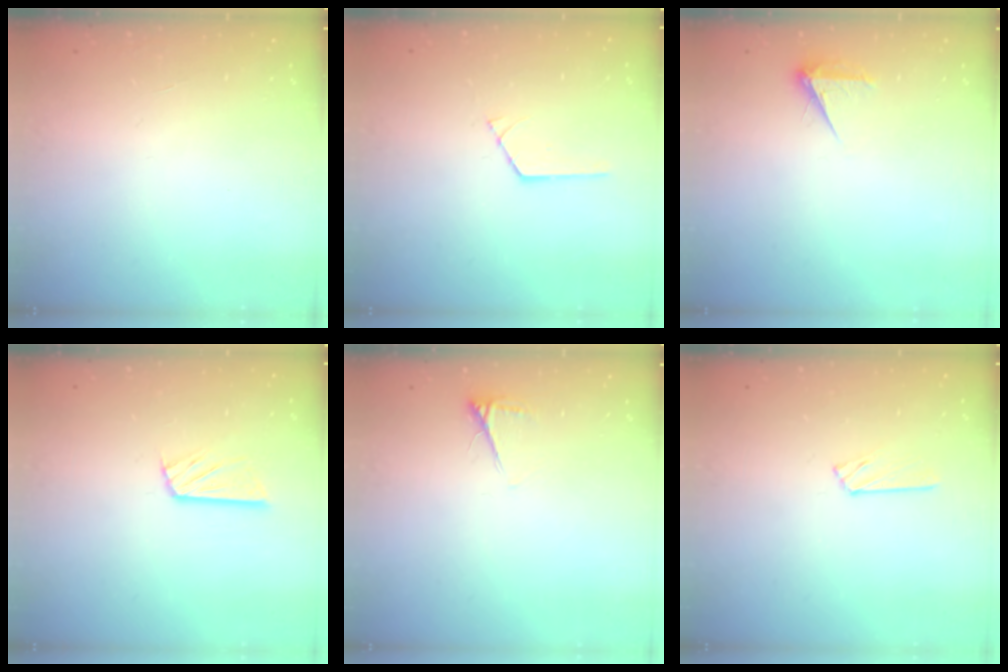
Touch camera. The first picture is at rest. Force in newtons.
{"total": 1.0, "press": 1.0, "slide": 0.1}
{"total": 4.3, "press": 4.3, "slide": 0.6}
{"total": 7.7, "press": 7.7, "slide": 0.6}
{"total": 4.2, "press": 4.1, "slide": 0.6}
{"total": 3.7, "press": 3.7, "slide": 0.4}